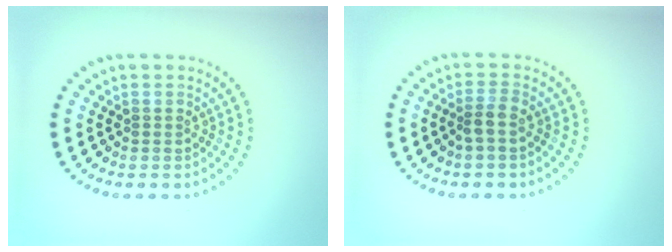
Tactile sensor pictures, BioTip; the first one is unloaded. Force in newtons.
{"total": 1.4, "press": 1.1, "slide": 0.9}